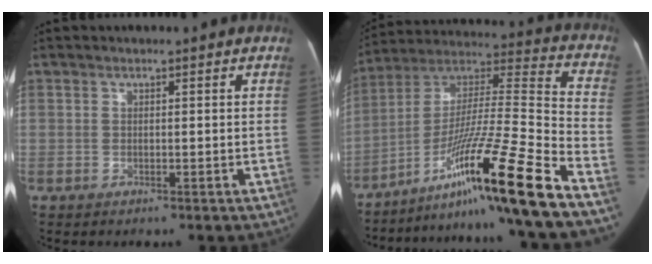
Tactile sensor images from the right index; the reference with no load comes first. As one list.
[{"total": 23.2, "force": [-14.6, -1.6, 18.0], "torque": [-0.301, -0.007, -0.252]}]